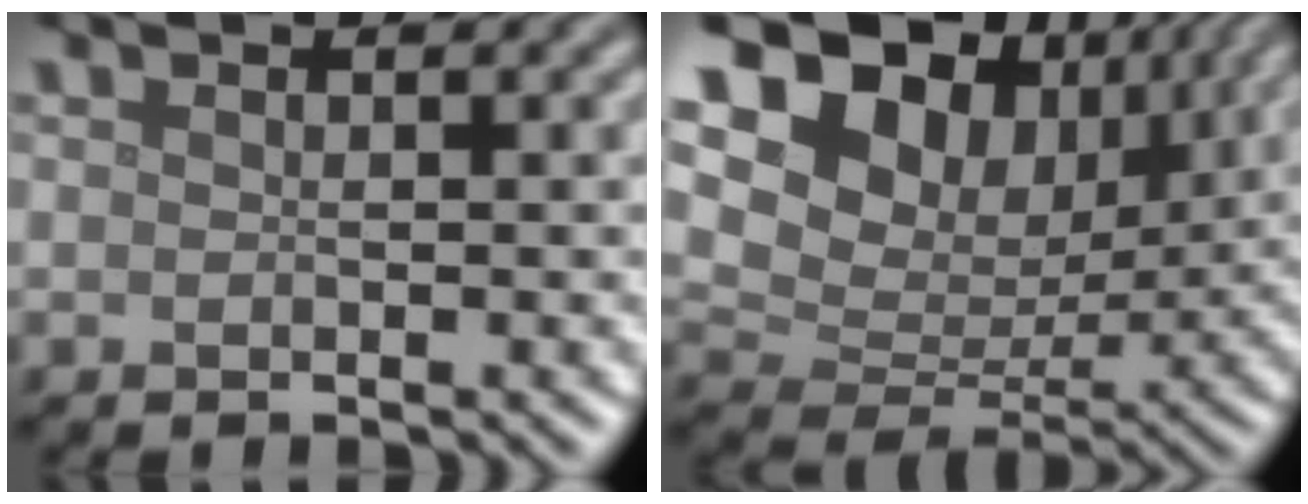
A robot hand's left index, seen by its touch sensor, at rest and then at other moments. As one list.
[{"total": 13.9, "force": [6.5, 9.6, 7.6], "torque": [-0.166, 0.020, 0.116]}]